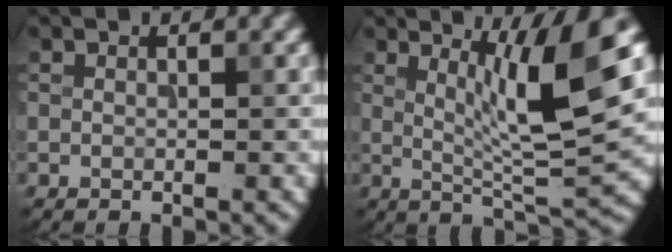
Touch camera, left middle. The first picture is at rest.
{"total": 8.2, "force": [2.5, 1.2, 7.8], "torque": [-0.122, -0.009, 0.045]}